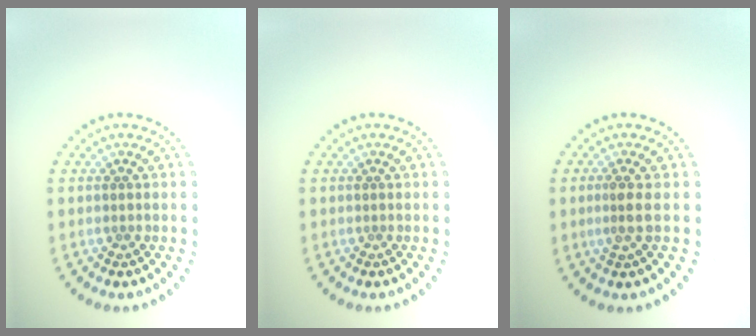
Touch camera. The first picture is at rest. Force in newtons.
{"total": 0.0}
{"total": 1.9, "press": 1.3, "slide": 1.3}